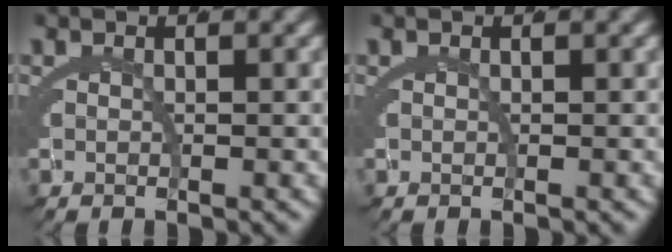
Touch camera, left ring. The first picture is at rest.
{"total": 0.0}